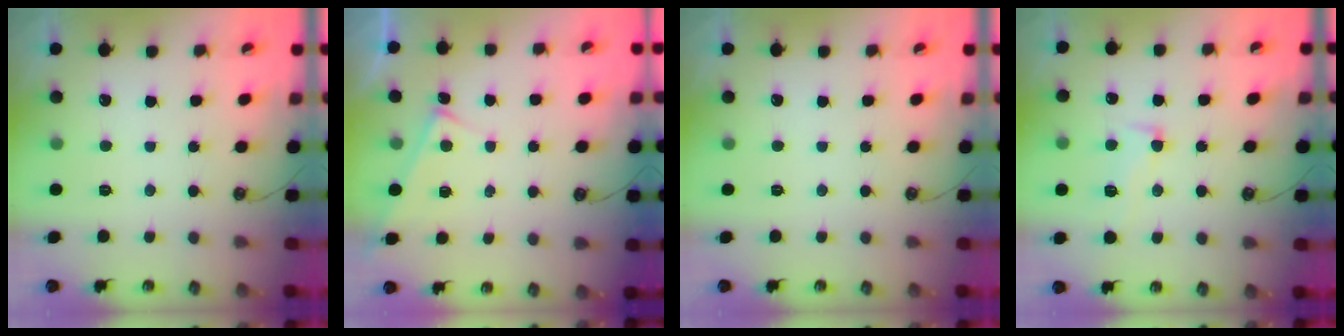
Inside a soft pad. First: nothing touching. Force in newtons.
{"total": 6.3, "press": 6.3, "slide": 0.2}
{"total": 0.0}
{"total": 2.3, "press": 1.9, "slide": 1.2}